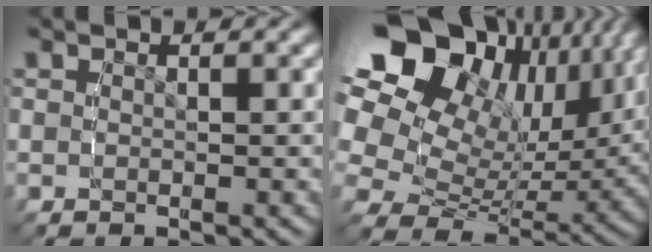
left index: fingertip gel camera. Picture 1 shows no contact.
{"total": 19.8, "force": [5.8, 14.3, 12.4], "torque": [-0.200, 0.018, 0.071]}